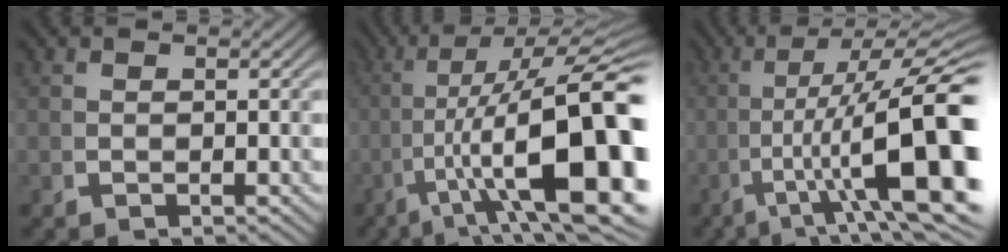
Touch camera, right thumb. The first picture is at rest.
{"total": 18.4, "force": [-1.4, 8.7, 16.1], "torque": [-0.277, -0.058, 0.019]}
{"total": 15.5, "force": [-0.8, 6.8, 14.0], "torque": [-0.233, -0.037, 0.012]}